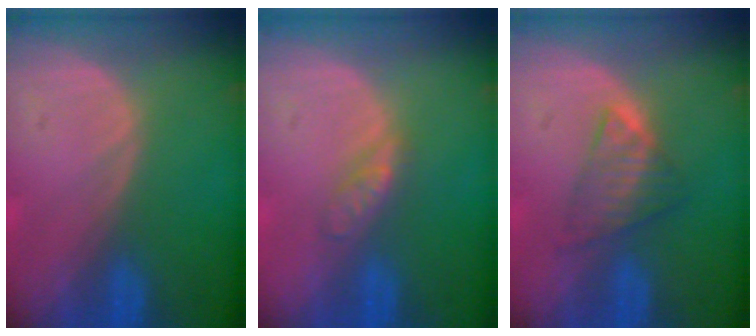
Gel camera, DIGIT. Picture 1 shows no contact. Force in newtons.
{"total": 2.7, "press": 2.7, "slide": 0.3}
{"total": 4.4, "press": 4.3, "slide": 0.8}